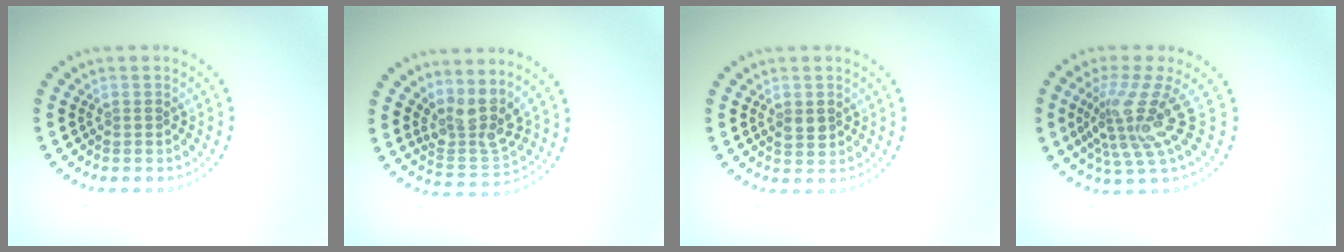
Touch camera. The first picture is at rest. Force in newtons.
{"total": 3.8, "press": 2.9, "slide": 2.4}
{"total": 1.5, "press": 1.5, "slide": 0.2}
{"total": 4.7, "press": 3.0, "slide": 3.6}